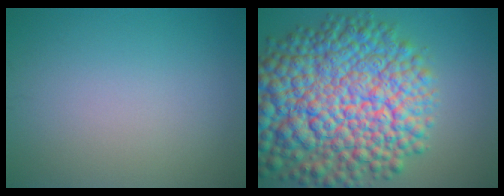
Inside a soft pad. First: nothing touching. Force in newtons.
{"total": 16.8, "press": 16.8, "slide": 0.6}